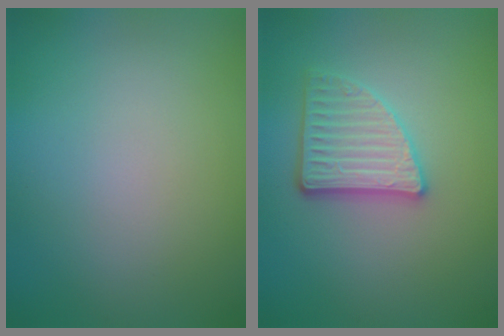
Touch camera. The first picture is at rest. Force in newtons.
{"total": 3.9, "press": 3.3, "slide": 2.1}